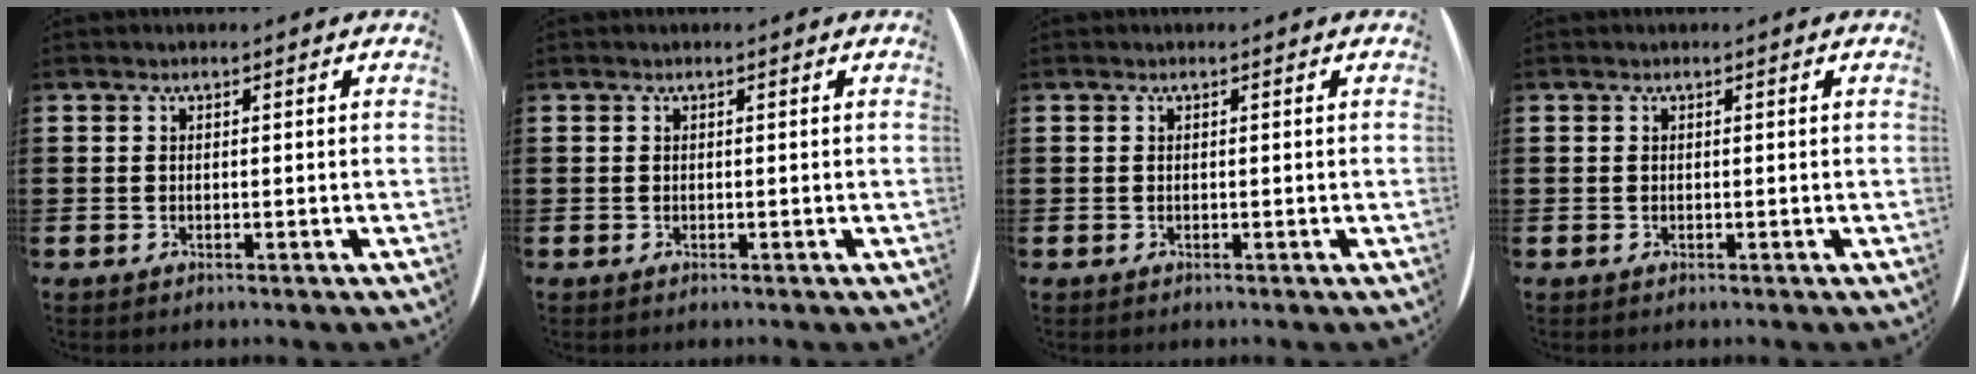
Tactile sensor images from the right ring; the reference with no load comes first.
{"total": 0.0}
{"total": 0.0}
{"total": 0.0}